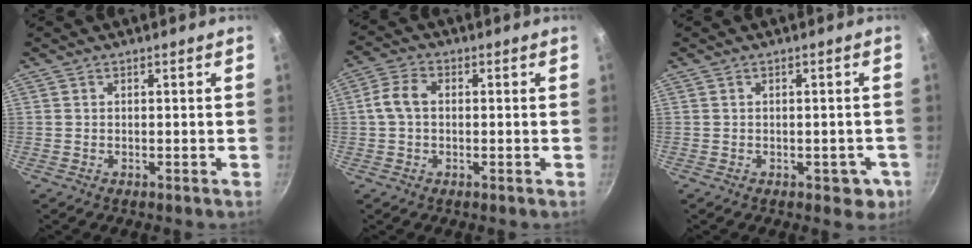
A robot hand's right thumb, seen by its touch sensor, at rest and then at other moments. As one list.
[{"total": 5.2, "force": [0.2, 3.5, 3.9], "torque": [-0.080, 0.017, -0.002]}, {"total": 3.2, "force": [-1.5, 2.1, 1.9], "torque": [0.001, 0.008, -0.016]}]